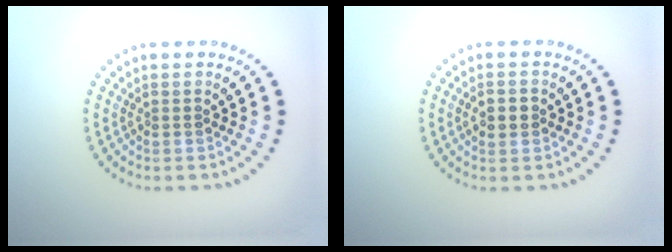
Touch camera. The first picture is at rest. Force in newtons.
{"total": 2.2, "press": 2.2, "slide": 0.2}